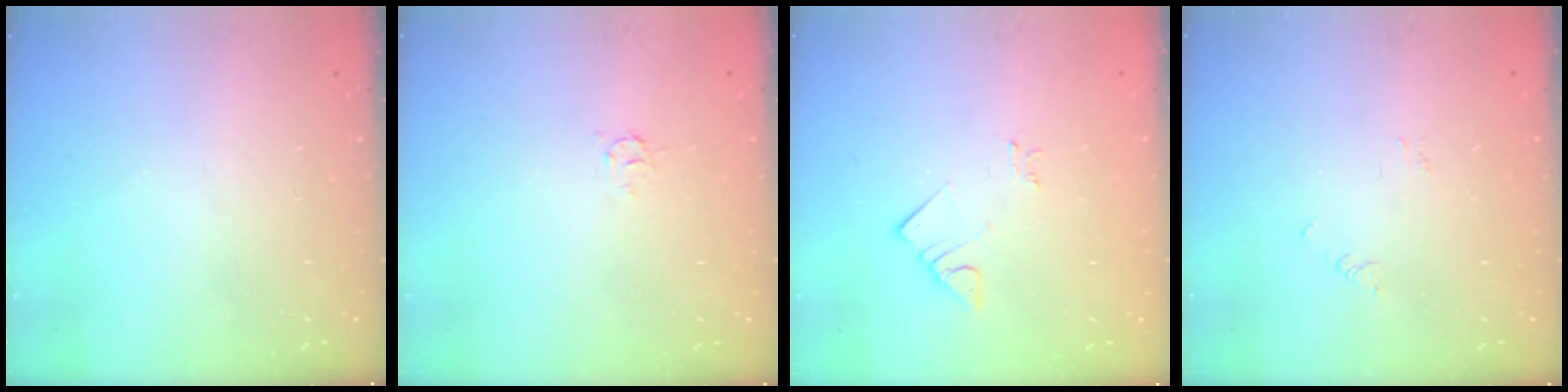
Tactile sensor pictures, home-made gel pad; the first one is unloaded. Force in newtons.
{"total": 3.6, "press": 3.6, "slide": 0.3}
{"total": 2.5, "press": 2.5, "slide": 0.3}
{"total": 2.9, "press": 2.9, "slide": 0.3}